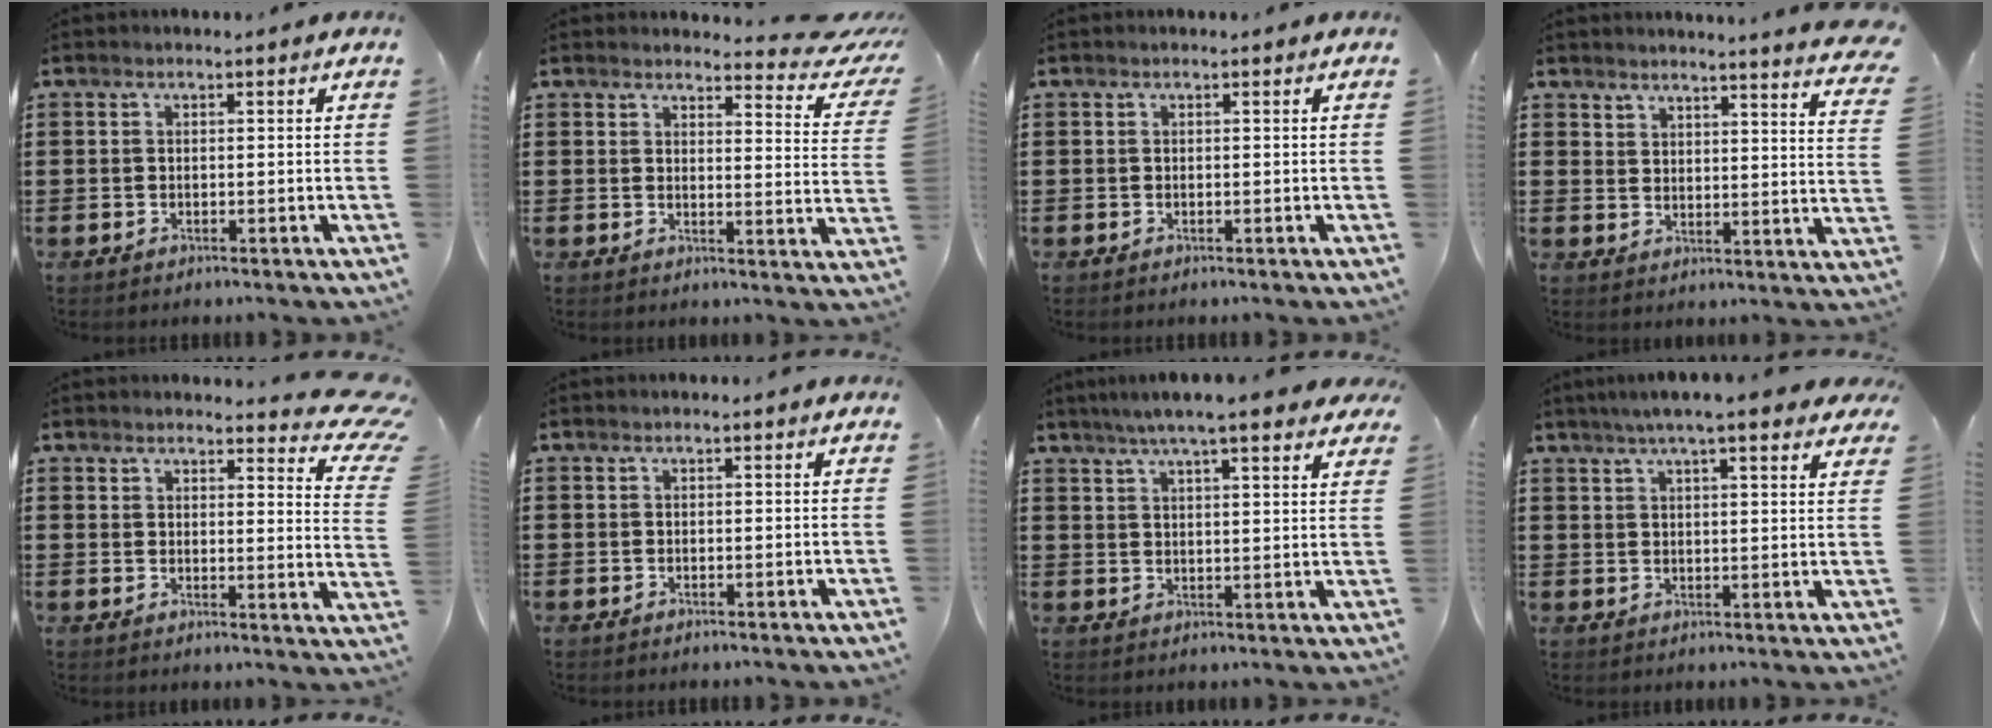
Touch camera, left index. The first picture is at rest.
{"total": 3.8, "force": [3.4, 0.6, 1.5], "torque": [-0.022, -0.025, 0.053]}
{"total": 0.0}
{"total": 4.6, "force": [4.5, 0.4, 0.5], "torque": [-0.019, -0.023, 0.081]}
{"total": 5.6, "force": [4.8, 1.1, 2.5], "torque": [-0.043, -0.018, 0.085]}
{"total": 0.0}
{"total": 6.1, "force": [5.2, 0.2, 3.3], "torque": [-0.080, -0.011, 0.089]}
{"total": 5.9, "force": [4.9, 0.3, 3.3], "torque": [-0.070, -0.010, 0.083]}